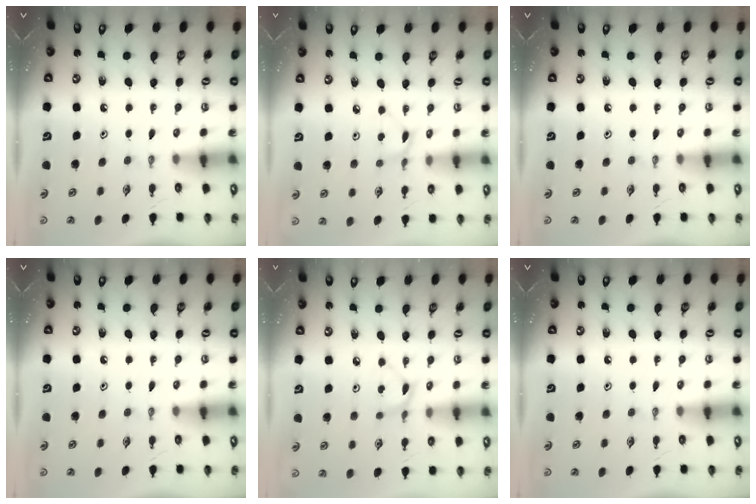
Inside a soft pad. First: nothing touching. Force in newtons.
{"total": 2.6, "press": 2.5, "slide": 0.4}
{"total": 0.0}
{"total": 0.0}
{"total": 2.9, "press": 2.9, "slide": 0.3}
{"total": 0.0}